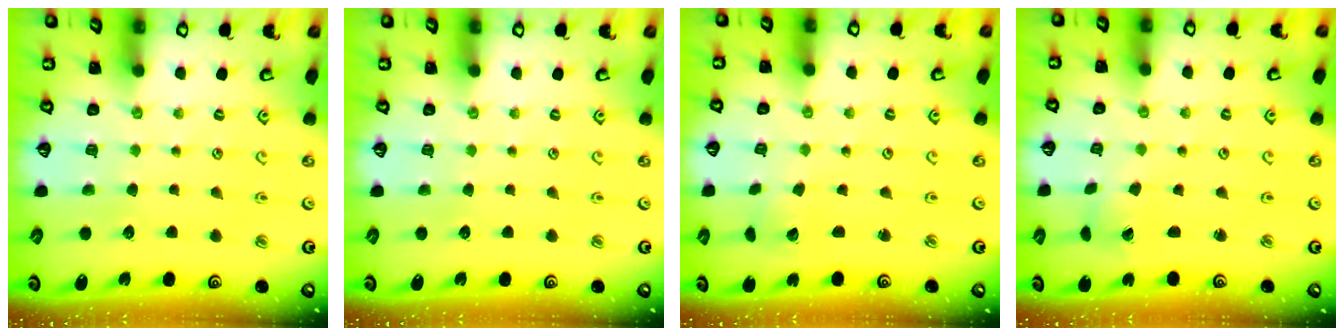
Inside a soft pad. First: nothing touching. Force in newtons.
{"total": 0.0}
{"total": 2.1, "press": 2.1, "slide": 0.2}
{"total": 1.2, "press": 1.2, "slide": 0.1}